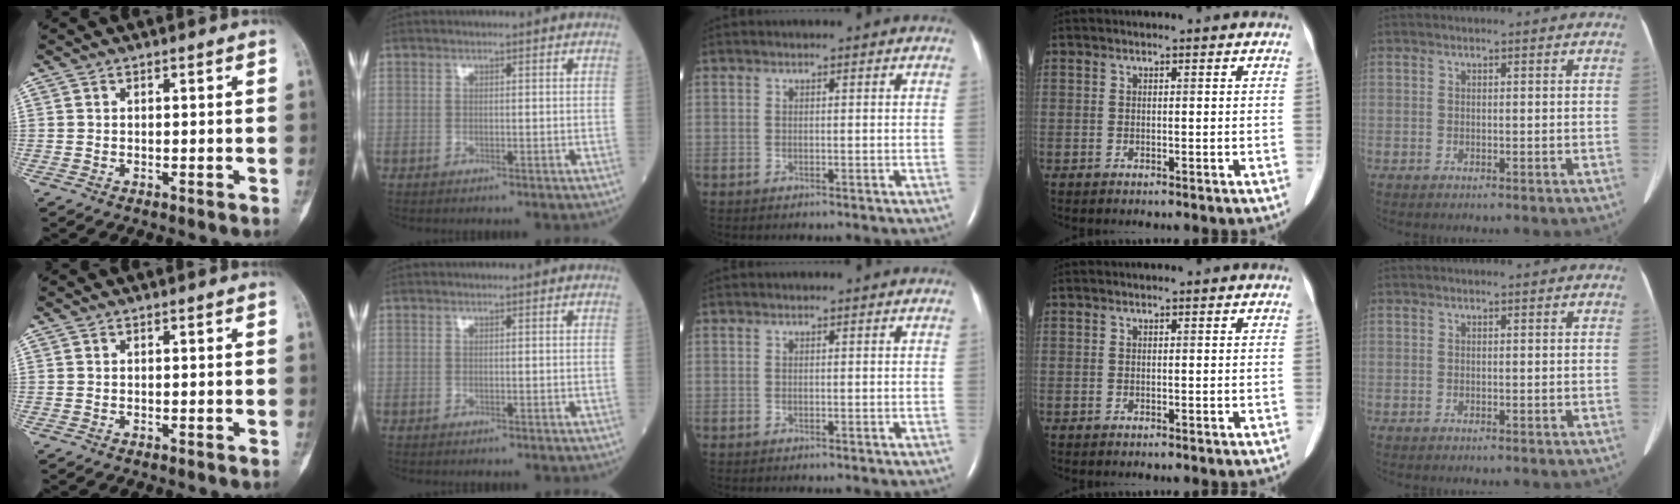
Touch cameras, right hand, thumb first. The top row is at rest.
{}